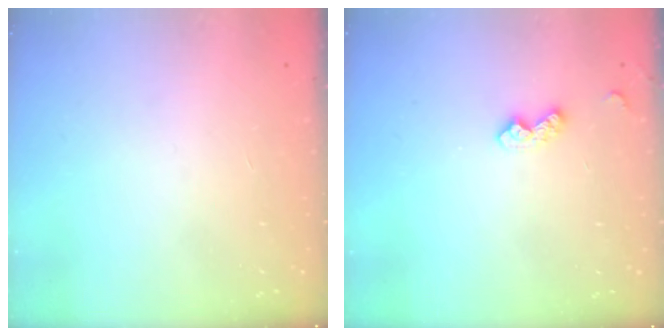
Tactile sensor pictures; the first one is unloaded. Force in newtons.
{"total": 7.7, "press": 7.6, "slide": 0.8}